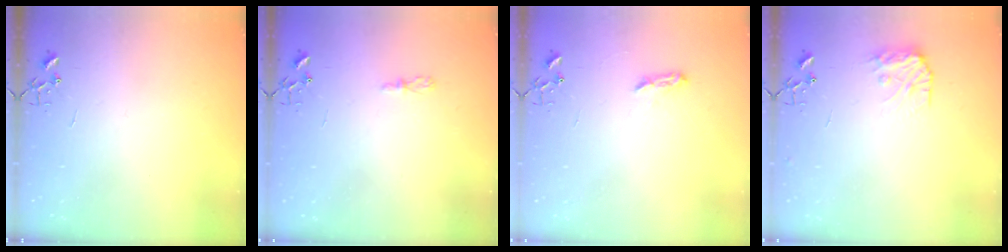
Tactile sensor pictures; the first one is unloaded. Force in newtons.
{"total": 3.6, "press": 3.5, "slide": 0.4}
{"total": 5.5, "press": 5.5, "slide": 0.5}
{"total": 9.2, "press": 9.2, "slide": 0.3}